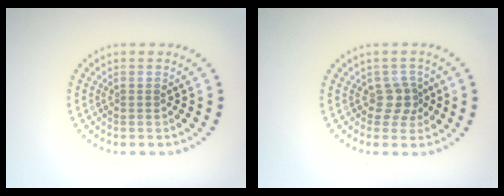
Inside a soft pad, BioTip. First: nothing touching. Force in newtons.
{"total": 2.0, "press": 1.6, "slide": 1.2}